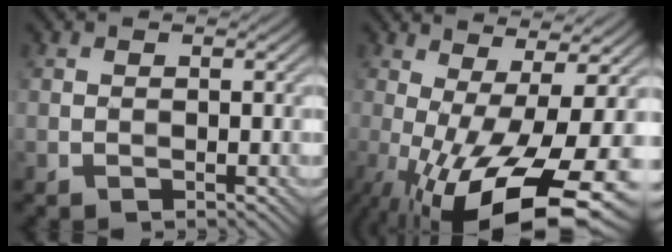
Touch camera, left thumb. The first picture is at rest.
{"total": 17.3, "force": [-5.7, 5.6, 15.4], "torque": [-0.260, -0.010, -0.082]}